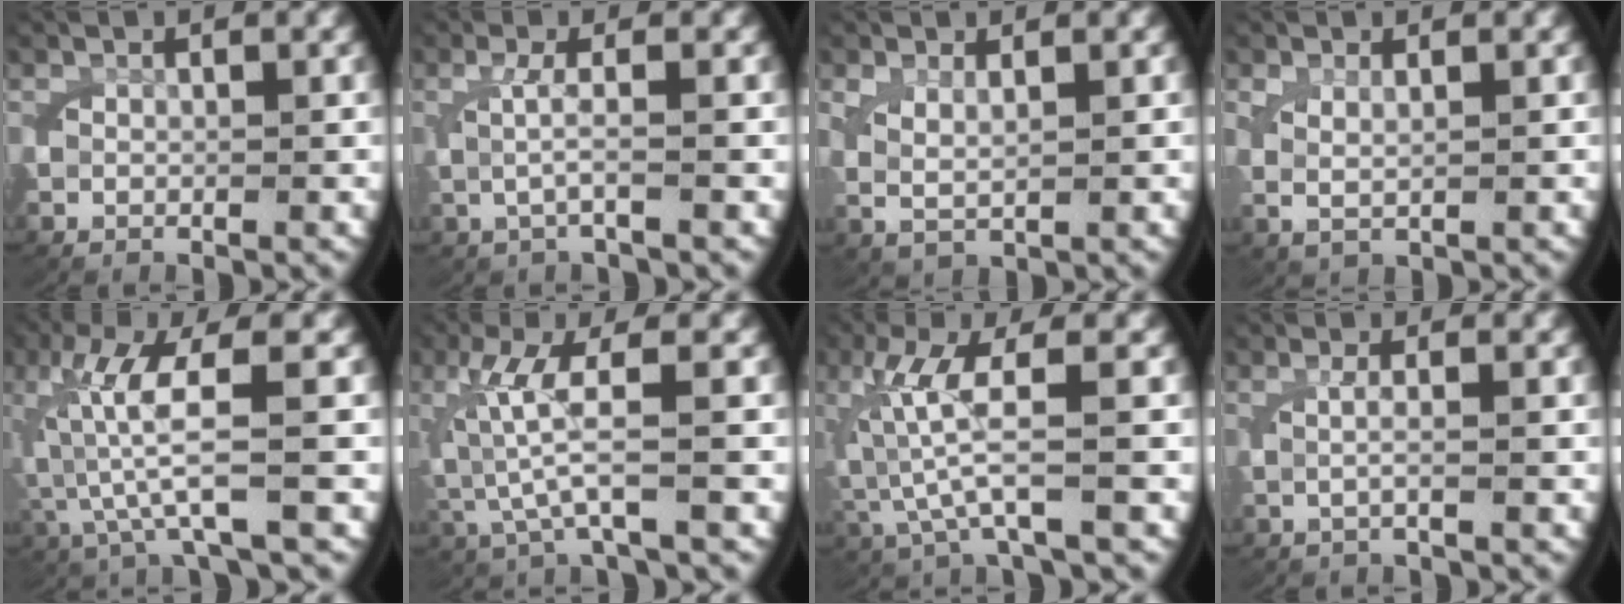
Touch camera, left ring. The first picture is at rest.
{"total": 2.3, "force": [0.2, 0.3, 2.3], "torque": [-0.058, -0.002, 0.005]}
{"total": 2.6, "force": [0.9, 1.6, 1.9], "torque": [-0.054, -0.009, 0.029]}
{"total": 1.7, "force": [0.8, 0.7, 1.3], "torque": [-0.036, -0.006, 0.025]}
{"total": 6.9, "force": [0.1, 2.2, 6.6], "torque": [-0.153, -0.011, 0.015]}
{"total": 5.3, "force": [0.2, 1.9, 4.9], "torque": [-0.129, -0.013, 0.015]}
{"total": 6.0, "force": [0.3, 2.1, 5.6], "torque": [-0.139, -0.011, 0.017]}
{"total": 1.8, "force": [0.0, 0.2, 1.8], "torque": [-0.049, -0.001, 0.000]}